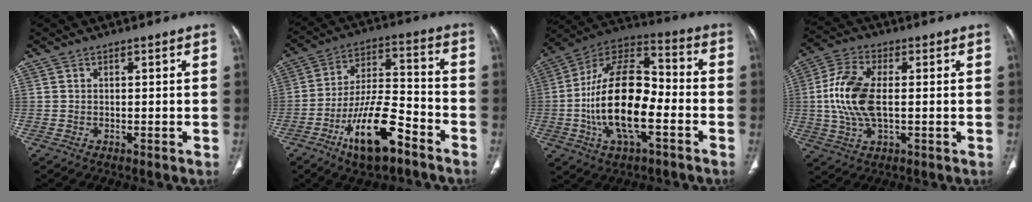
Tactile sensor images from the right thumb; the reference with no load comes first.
{"total": 15.8, "force": [-8.8, 5.8, 11.8], "torque": [-0.199, 0.062, -0.150]}
{"total": 21.1, "force": [-4.7, 10.1, 18.0], "torque": [-0.318, 0.040, -0.083]}
{"total": 11.6, "force": [0.5, 5.7, 10.1], "torque": [-0.221, 0.005, 0.008]}